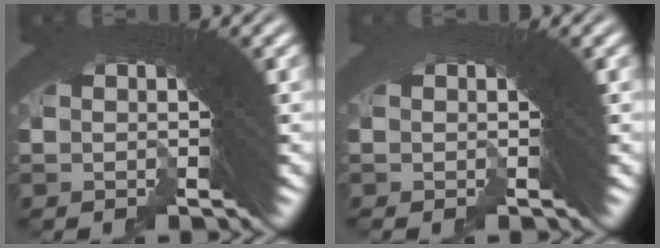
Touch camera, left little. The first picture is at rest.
{"total": 0.6, "force": [-0.6, -0.1, -0.2], "torque": [0.011, 0.007, -0.014]}